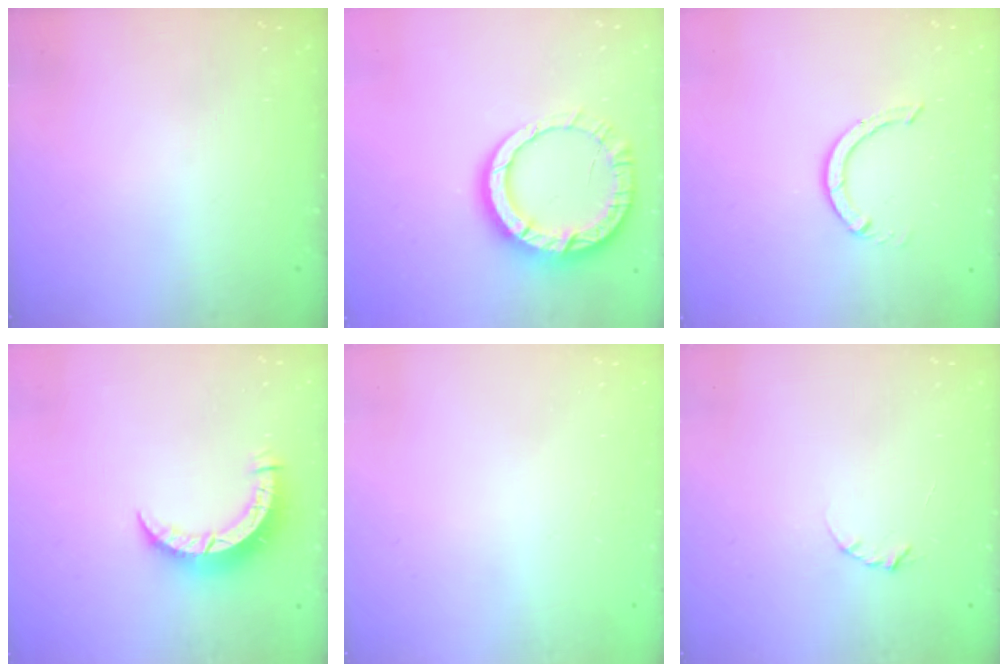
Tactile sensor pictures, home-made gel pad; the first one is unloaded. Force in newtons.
{"total": 13.6, "press": 13.5, "slide": 1.1}
{"total": 3.9, "press": 3.8, "slide": 0.3}
{"total": 6.3, "press": 6.3, "slide": 0.6}
{"total": 2.6, "press": 2.6, "slide": 0.2}
{"total": 2.3, "press": 2.3, "slide": 0.4}